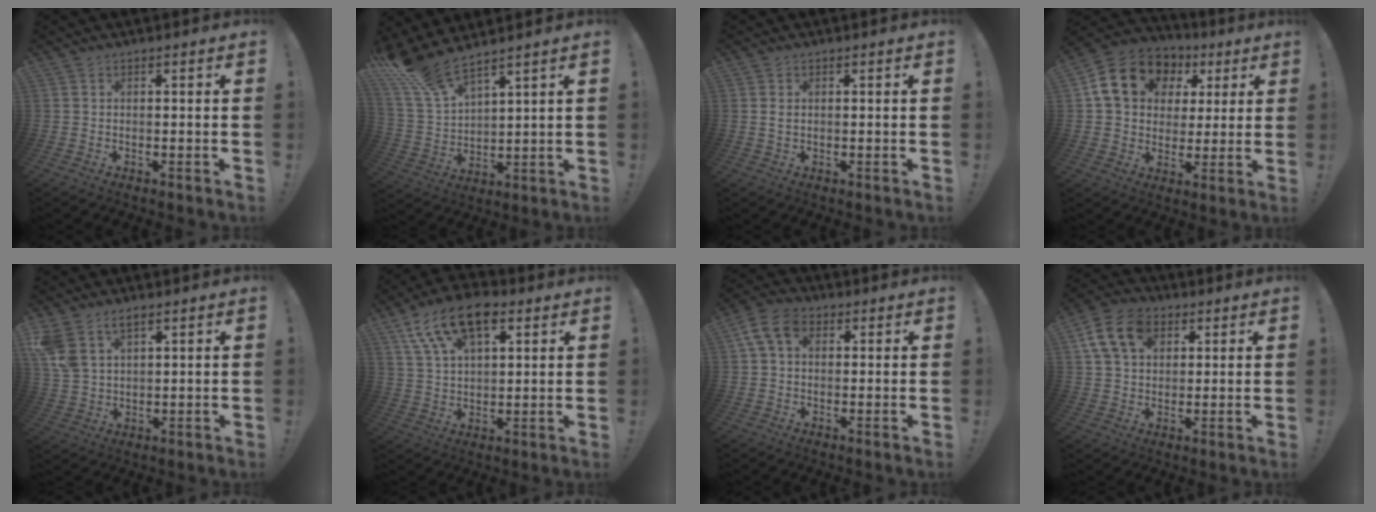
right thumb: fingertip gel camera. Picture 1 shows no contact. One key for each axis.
{"total": 10.4, "fx": 9.1, "fy": 2.4, "fz": 4.3, "tx": -0.091, "ty": -0.067, "tz": 0.169}
{"total": 1.2, "fx": 0.5, "fy": 0.6, "fz": 1.0, "tx": -0.011, "ty": 0.000, "tz": 0.007}
{"total": 16.8, "fx": 6.4, "fy": 13.0, "fz": 8.5, "tx": -0.134, "ty": -0.011, "tz": 0.134}
{"total": 7.4, "fx": 4.3, "fy": 4.4, "fz": 4.1, "tx": -0.073, "ty": -0.011, "tz": 0.087}
{"total": 15.6, "fx": 8.4, "fy": 8.4, "fz": 10.1, "tx": -0.175, "ty": -0.034, "tz": 0.152}
{"total": 8.7, "fx": 2.7, "fy": 6.0, "fz": 5.7, "tx": -0.107, "ty": 0.007, "tz": 0.054}
{"total": 13.7, "fx": 5.5, "fy": 9.9, "fz": 7.6, "tx": -0.132, "ty": -0.010, "tz": 0.108}